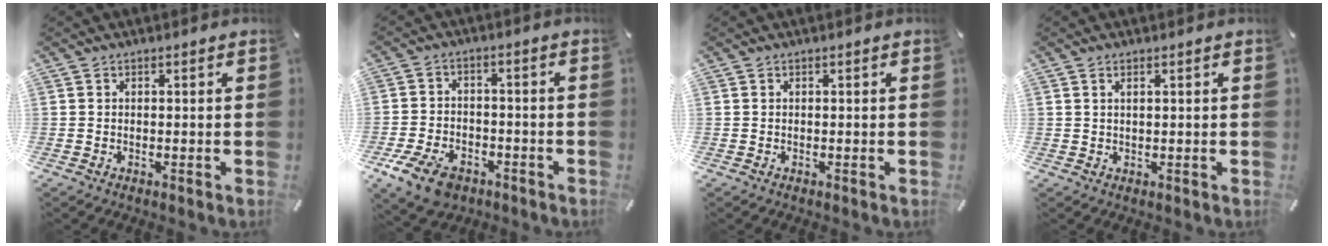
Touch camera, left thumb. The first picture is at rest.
{"total": 9.0, "force": [-5.3, 5.6, 4.7], "torque": [-0.102, 0.024, -0.097]}
{"total": 0.0}
{"total": 1.2, "force": [0.5, 0.3, 1.0], "torque": [-0.021, 0.001, 0.009]}